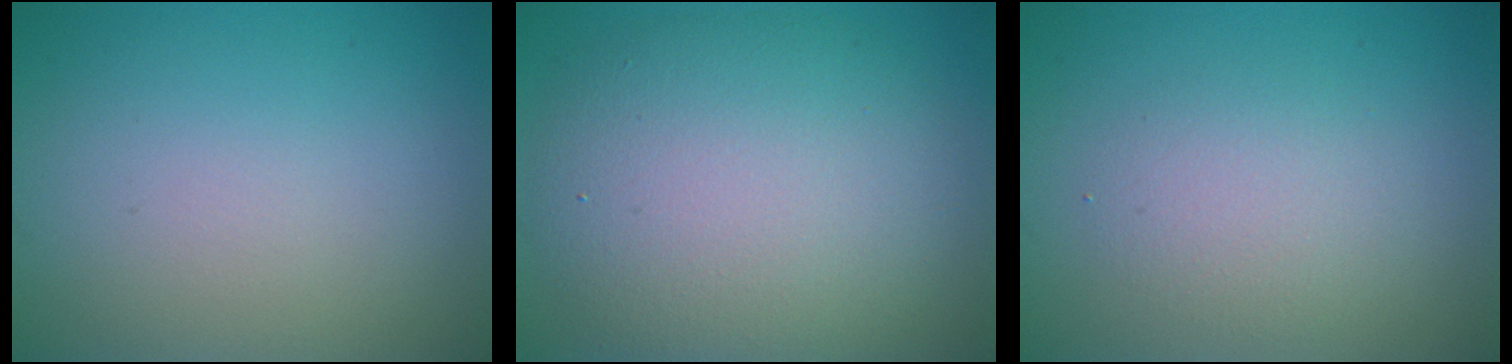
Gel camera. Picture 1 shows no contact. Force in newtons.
{"total": 9.6, "press": 9.6, "slide": 0.5}
{"total": 2.5, "press": 2.5, "slide": 0.2}